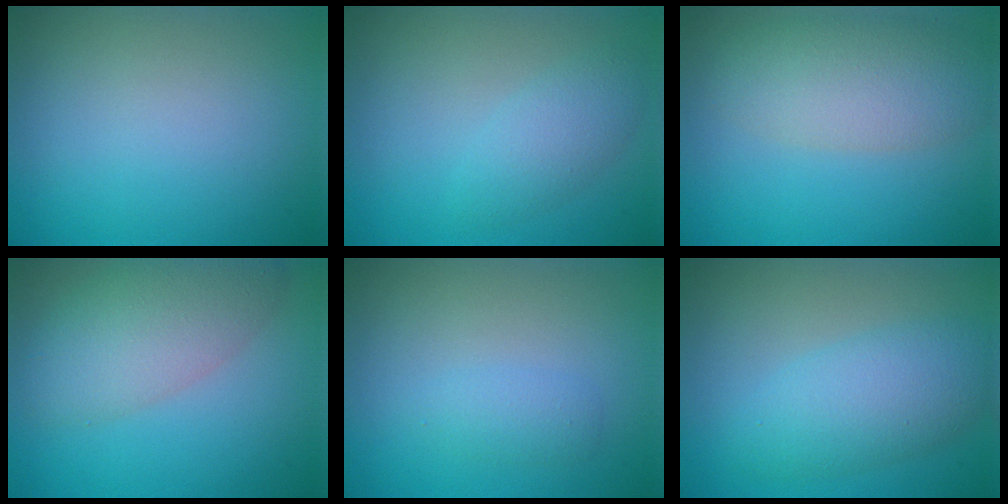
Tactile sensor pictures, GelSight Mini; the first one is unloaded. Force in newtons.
{"total": 2.5, "press": 2.5, "slide": 0.1}
{"total": 5.6, "press": 5.6, "slide": 0.3}
{"total": 5.9, "press": 5.9, "slide": 0.2}
{"total": 1.5, "press": 1.4, "slide": 0.1}
{"total": 4.8, "press": 4.8, "slide": 0.1}